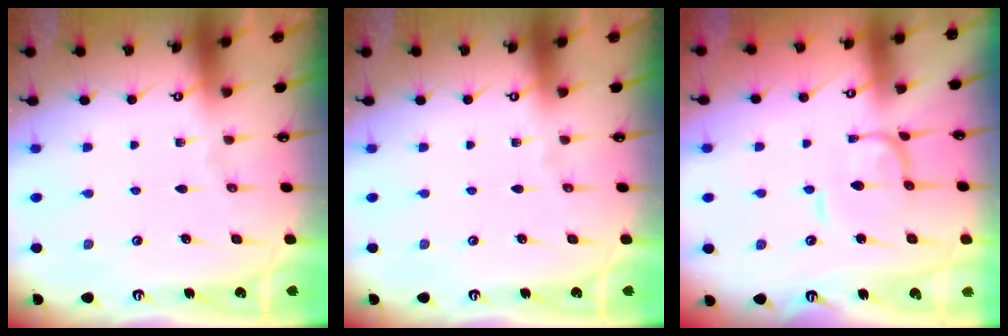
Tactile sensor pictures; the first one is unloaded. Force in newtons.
{"total": 0.0}
{"total": 0.6, "press": 0.6, "slide": 0.3}